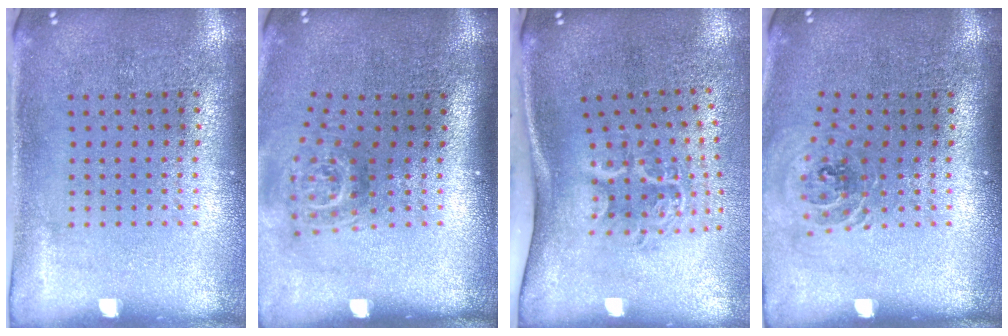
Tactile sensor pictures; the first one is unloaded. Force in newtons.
{"total": 1.8, "press": 1.2, "slide": 1.3}
{"total": 2.1, "press": 1.3, "slide": 1.6}
{"total": 0.9, "press": 0.9, "slide": 0.1}